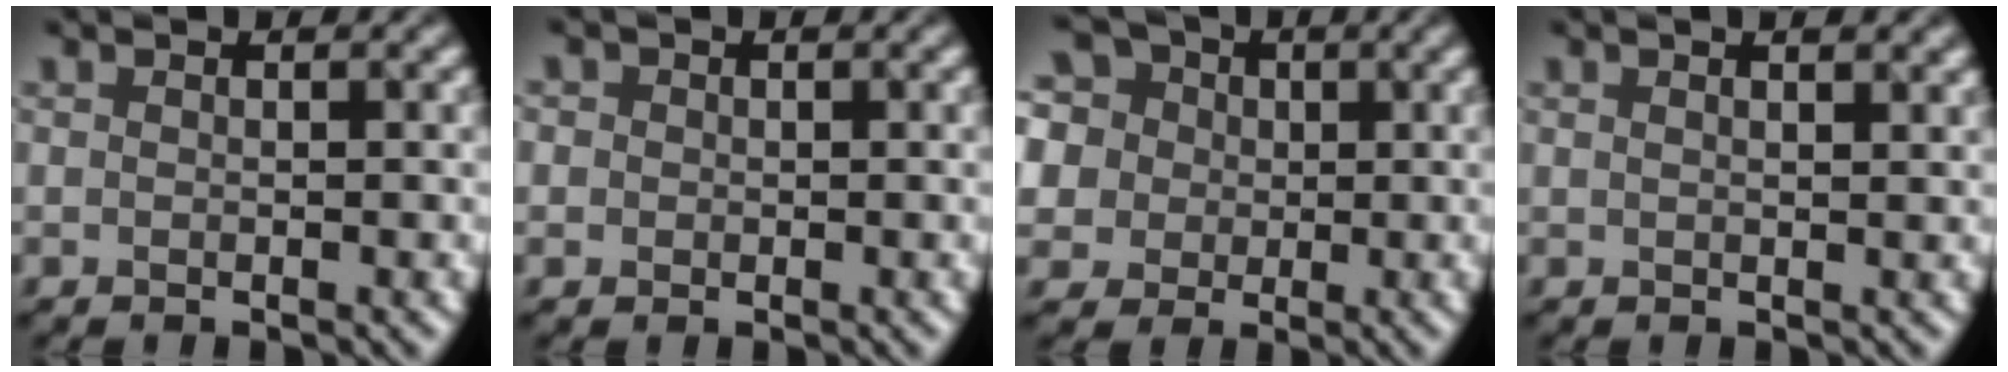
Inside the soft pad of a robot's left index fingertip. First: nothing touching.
{"total": 2.0, "force": [0.8, 1.7, 0.8], "torque": [-0.008, 0.012, 0.000]}
{"total": 12.8, "force": [5.1, 9.9, 6.4], "torque": [-0.141, 0.040, 0.060]}
{"total": 3.6, "force": [2.1, 1.5, 2.4], "torque": [-0.009, 0.016, 0.004]}